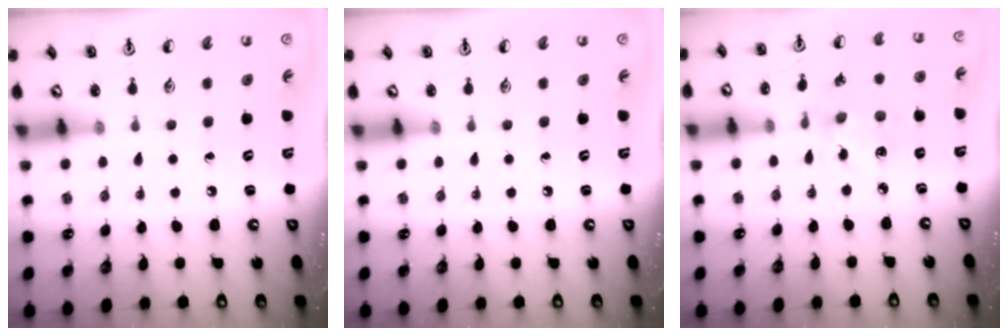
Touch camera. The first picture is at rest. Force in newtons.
{"total": 0.0}
{"total": 4.8, "press": 4.6, "slide": 1.5}